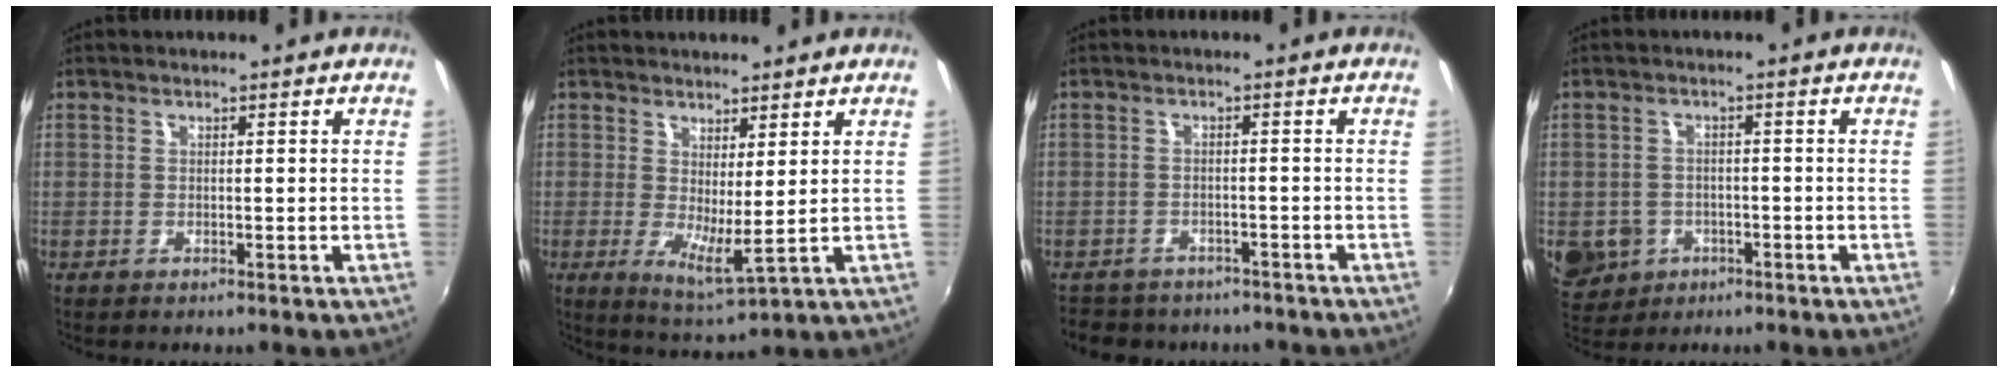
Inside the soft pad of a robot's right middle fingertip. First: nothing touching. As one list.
[{"total": 5.8, "force": [2.1, 1.0, 5.3], "torque": [-0.088, -0.019, 0.036]}, {"total": 8.2, "force": [-6.8, 3.8, 2.3], "torque": [-0.058, -0.009, -0.096]}, {"total": 8.2, "force": [-2.9, 7.1, 2.9], "torque": [-0.084, -0.002, -0.034]}]